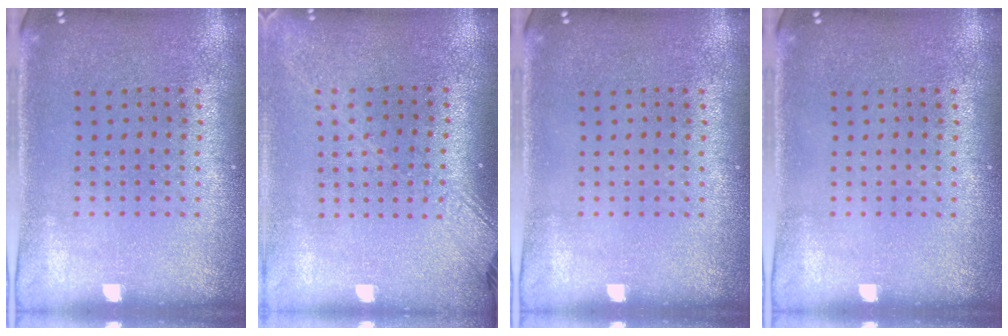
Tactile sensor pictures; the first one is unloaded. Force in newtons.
{"total": 1.8, "press": 1.4, "slide": 1.0}
{"total": 0.0}
{"total": 0.0}